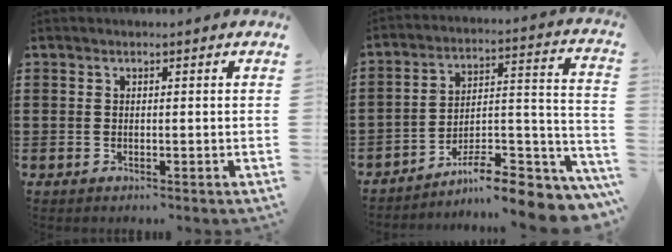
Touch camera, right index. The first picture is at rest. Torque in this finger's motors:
{"motor_torque": [1.10, 1.04, 0.44, 0.09]}